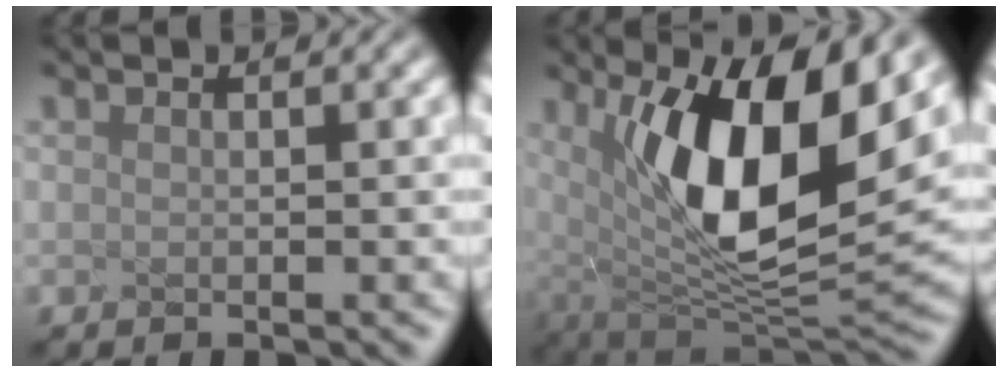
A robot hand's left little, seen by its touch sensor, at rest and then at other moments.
{"total": 10.5, "force": [2.3, 4.2, 9.3], "torque": [-0.184, -0.023, 0.084]}